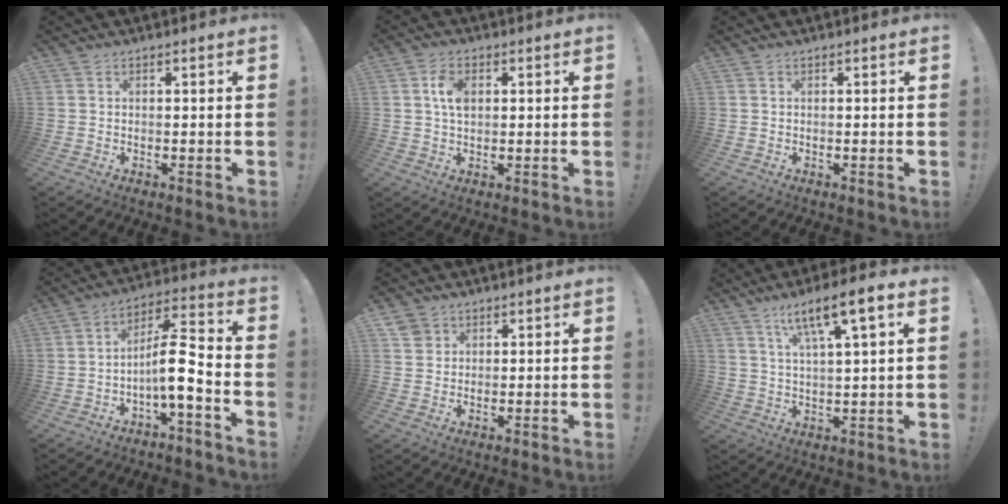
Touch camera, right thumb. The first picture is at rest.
{"total": 6.0, "force": [1.2, 3.8, 4.5], "torque": [-0.068, 0.002, 0.021]}
{"total": 0.0}
{"total": 12.3, "force": [-3.2, 3.7, 11.3], "torque": [-0.182, 0.017, -0.052]}
{"total": 3.3, "force": [1.9, 2.7, 0.5], "torque": [-0.009, -0.004, 0.036]}
{"total": 10.6, "force": [5.9, 1.5, 8.7], "torque": [-0.144, -0.023, 0.093]}